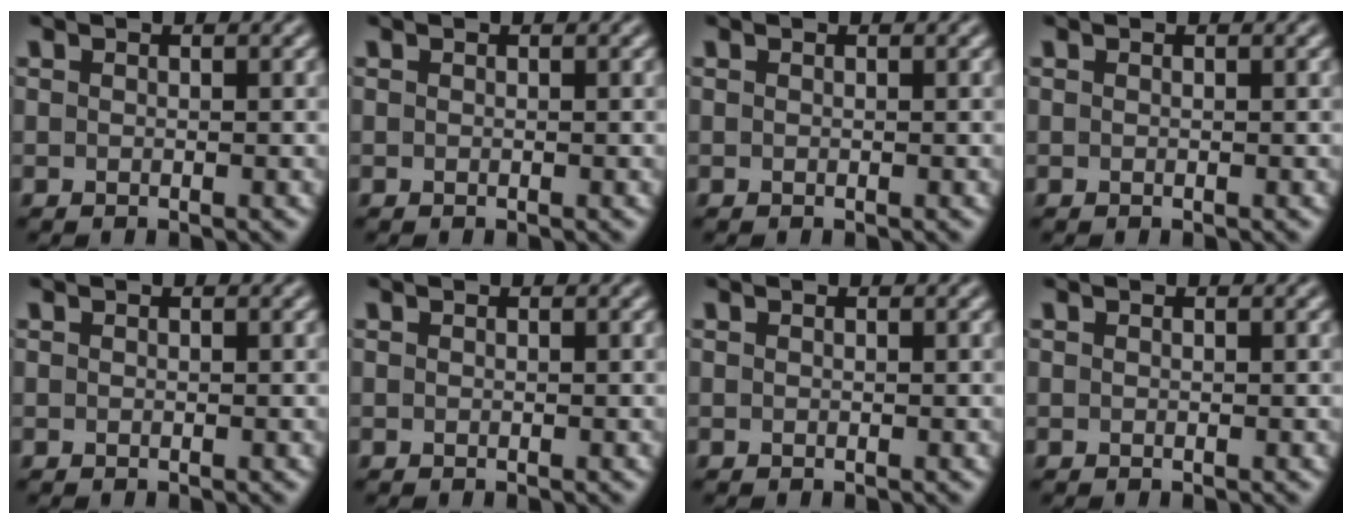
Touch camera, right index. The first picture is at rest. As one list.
[{"total": 0.0}, {"total": 0.0}, {"total": 0.0}, {"total": 0.0}, {"total": 0.0}, {"total": 0.0}, {"total": 0.0}]